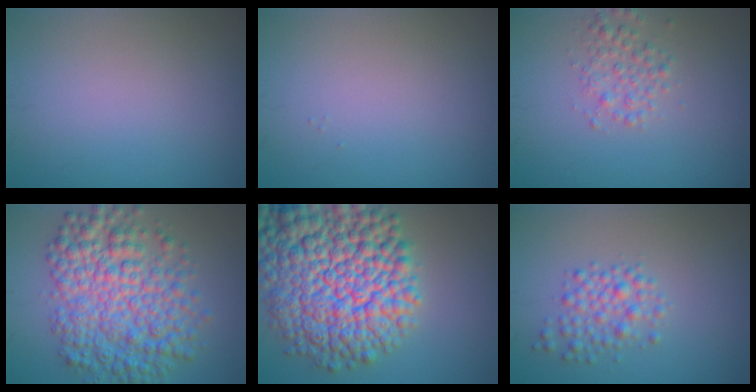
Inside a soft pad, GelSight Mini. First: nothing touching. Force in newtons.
{"total": 0.0}
{"total": 2.1, "press": 2.1, "slide": 0.0}
{"total": 8.6, "press": 8.6, "slide": 0.1}
{"total": 14.9, "press": 14.8, "slide": 0.7}
{"total": 2.6, "press": 2.6, "slide": 0.1}